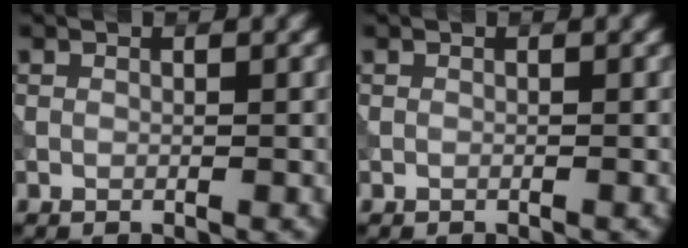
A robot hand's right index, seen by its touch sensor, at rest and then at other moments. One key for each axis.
{"total": 0.6, "fx": -0.6, "fy": 0.1, "fz": 0.1, "tx": 0.002, "ty": 0.000, "tz": -0.008}